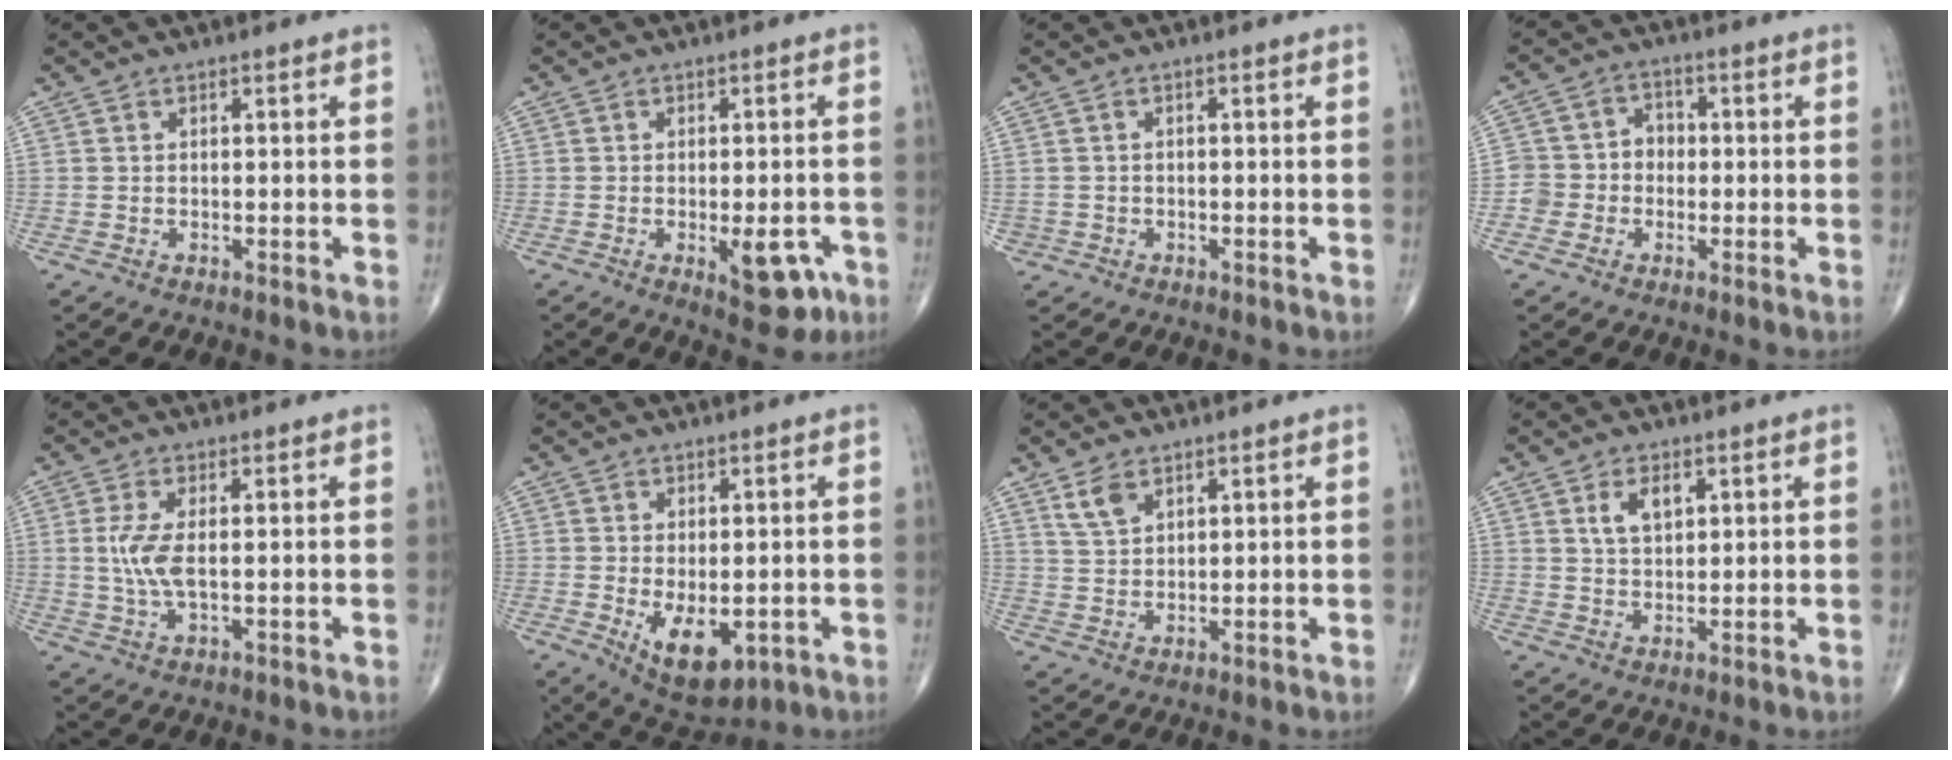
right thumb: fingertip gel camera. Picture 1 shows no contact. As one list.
[{"total": 7.6, "force": [-2.7, 3.3, 6.2], "torque": [-0.061, 0.004, -0.024]}, {"total": 1.4, "force": [-0.7, 1.2, -0.1], "torque": [0.009, 0.009, -0.014]}, {"total": 6.0, "force": [-1.5, 5.6, 1.8], "torque": [-0.004, 0.030, -0.034]}, {"total": 5.4, "force": [0.3, 1.8, 5.1], "torque": [-0.125, -0.005, 0.006]}, {"total": 9.3, "force": [-2.2, 5.0, 7.5], "torque": [-0.106, -0.013, -0.016]}, {"total": 4.3, "force": [2.7, 2.2, 2.4], "torque": [-0.040, -0.012, 0.059]}, {"total": 4.8, "force": [2.0, 2.7, 3.4], "torque": [-0.053, -0.008, 0.039]}]